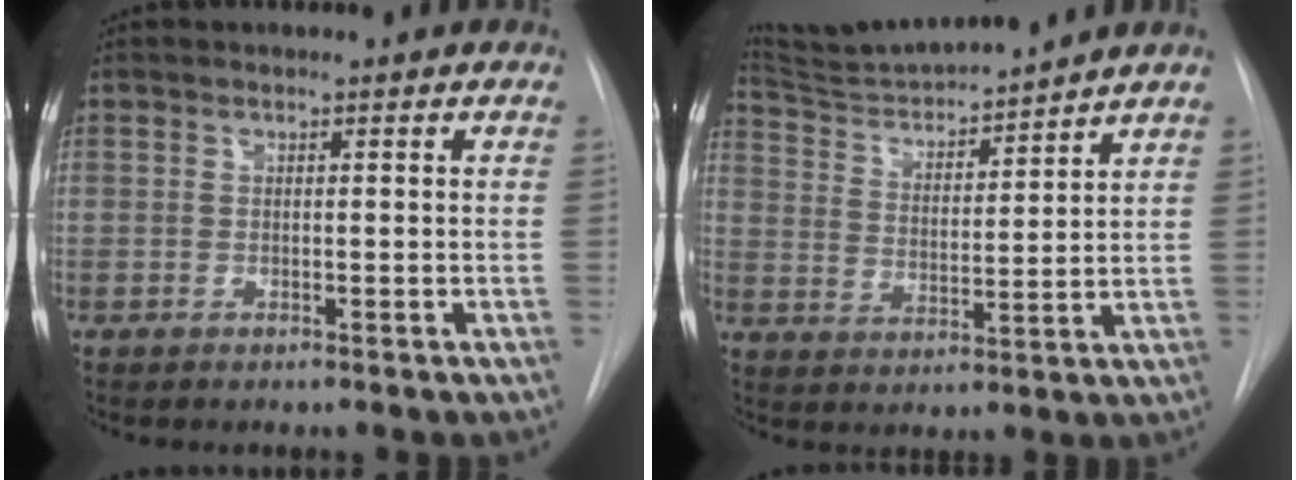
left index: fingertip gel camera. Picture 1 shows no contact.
{"total": 12.1, "force": [11.5, -0.7, 3.5], "torque": [-0.068, 0.005, 0.202]}